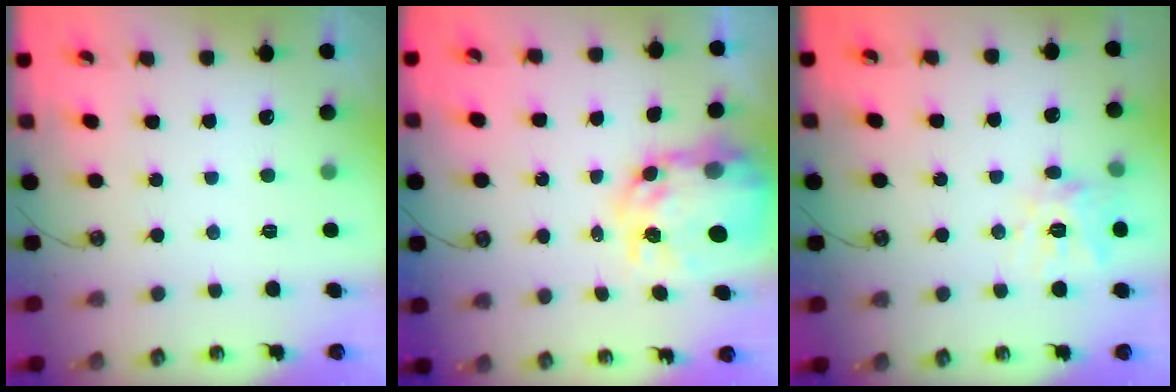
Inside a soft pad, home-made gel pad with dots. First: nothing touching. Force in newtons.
{"total": 11.8, "press": 11.8, "slide": 0.9}
{"total": 13.0, "press": 13.0, "slide": 1.2}